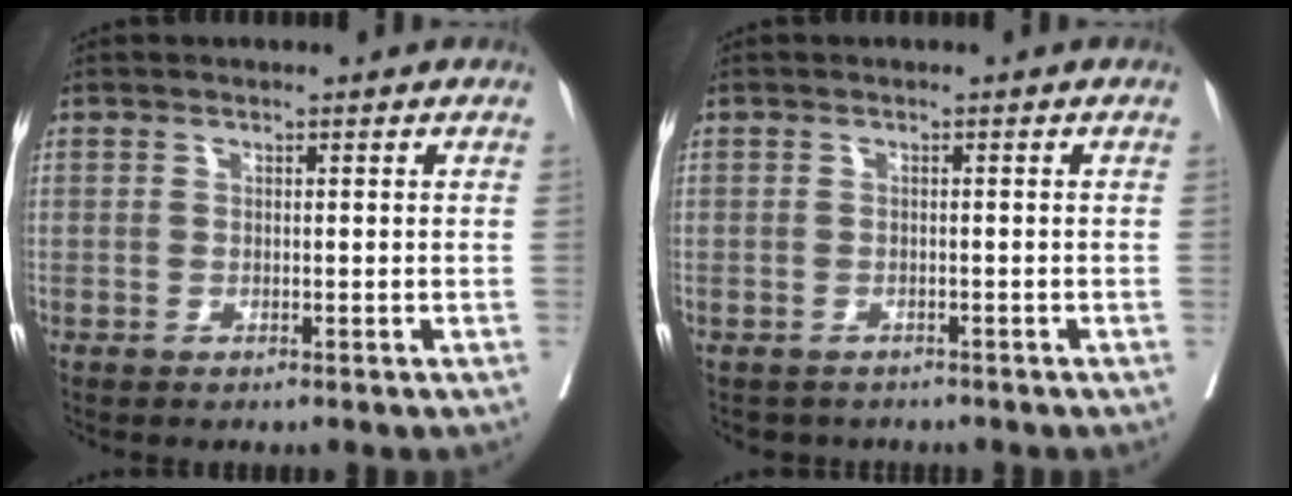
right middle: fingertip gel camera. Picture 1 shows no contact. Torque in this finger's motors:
{"motor_torque": [-0.13, -0.04, 0.00, 0.00]}